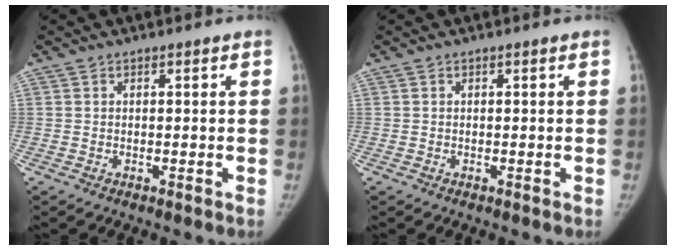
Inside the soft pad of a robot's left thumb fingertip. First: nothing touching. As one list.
[{"total": 0.0}]